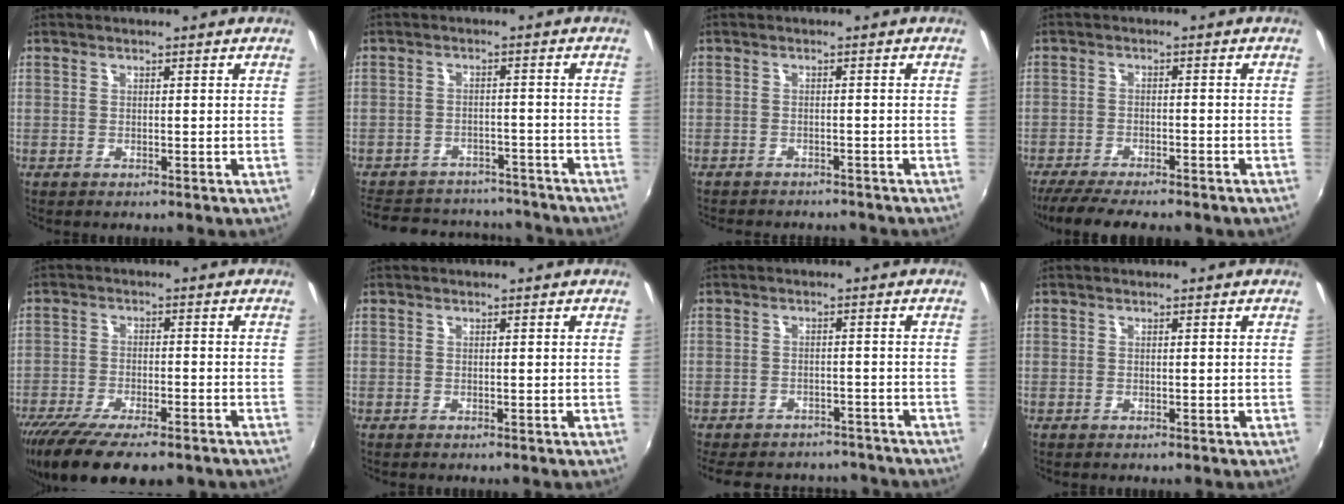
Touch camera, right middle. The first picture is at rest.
{"total": 18.6, "force": [-15.8, 7.6, 6.2], "torque": [-0.143, 0.027, -0.203]}
{"total": 6.3, "force": [-5.7, 1.7, 1.9], "torque": [-0.051, -0.014, -0.081]}
{"total": 12.1, "force": [-10.1, 2.4, 6.1], "torque": [-0.131, -0.032, -0.157]}
{"total": 15.7, "force": [-11.7, 4.5, 9.4], "torque": [-0.193, -0.055, -0.187]}
{"total": 0.0}
{"total": 15.3, "force": [-12.9, 6.3, 5.2], "torque": [-0.121, 0.002, -0.166]}
{"total": 0.0}